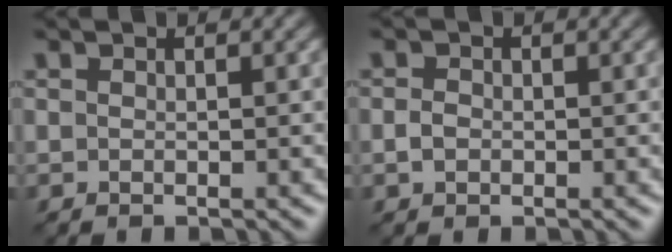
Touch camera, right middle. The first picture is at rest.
{"total": 1.3, "force": [-0.4, 1.0, 0.7], "torque": [-0.017, -0.001, -0.011]}